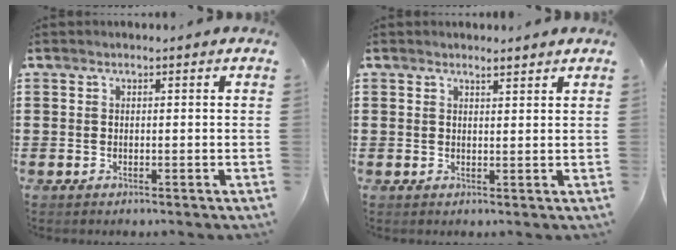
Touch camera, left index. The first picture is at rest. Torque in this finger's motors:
{"motor_torque": [2.14, 0.00, 0.05, 0.02]}